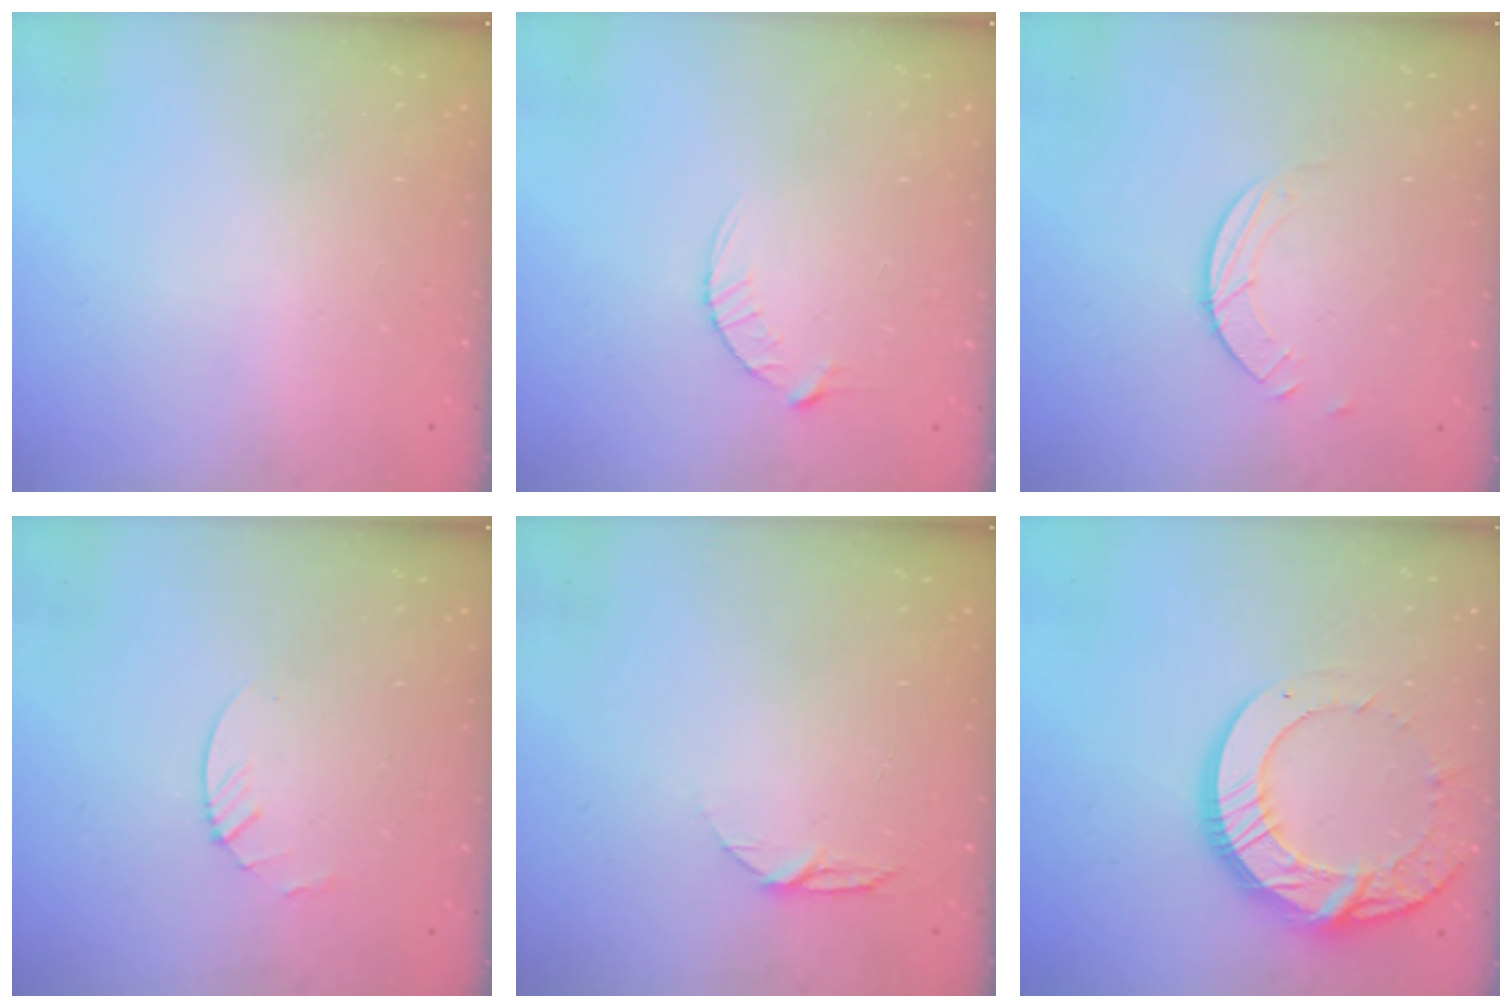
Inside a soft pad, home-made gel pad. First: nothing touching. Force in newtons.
{"total": 3.0, "press": 3.0, "slide": 0.4}
{"total": 2.6, "press": 2.6, "slide": 0.3}
{"total": 3.0, "press": 3.0, "slide": 0.3}
{"total": 4.8, "press": 4.8, "slide": 0.6}
{"total": 15.8, "press": 15.8, "slide": 1.3}